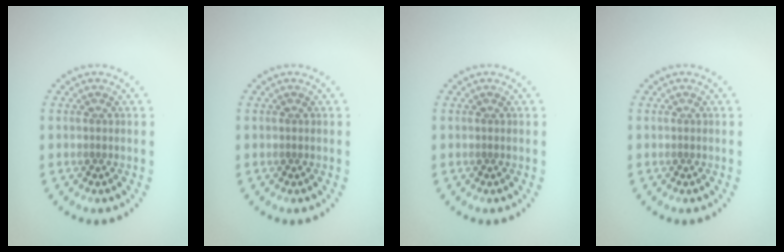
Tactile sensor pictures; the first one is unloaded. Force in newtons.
{"total": 0.0}
{"total": 0.0}
{"total": 0.0}